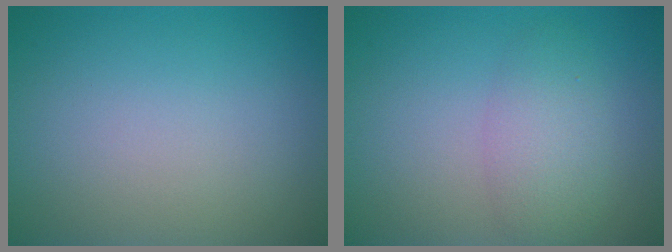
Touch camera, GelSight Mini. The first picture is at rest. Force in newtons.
{"total": 3.1, "press": 3.1, "slide": 0.1}